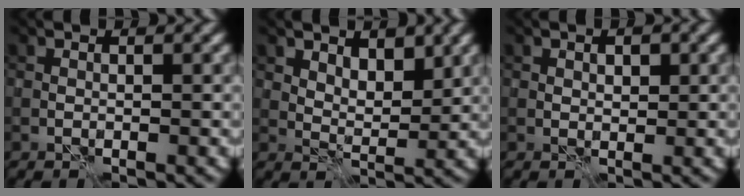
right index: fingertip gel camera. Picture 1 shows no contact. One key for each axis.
{"total": 3.0, "fx": 2.0, "fy": 1.6, "fz": 1.6, "tx": -0.027, "ty": -0.014, "tz": 0.034}
{"total": 1.4, "fx": 0.6, "fy": 0.8, "fz": 0.9, "tx": -0.013, "ty": 0.001, "tz": 0.009}